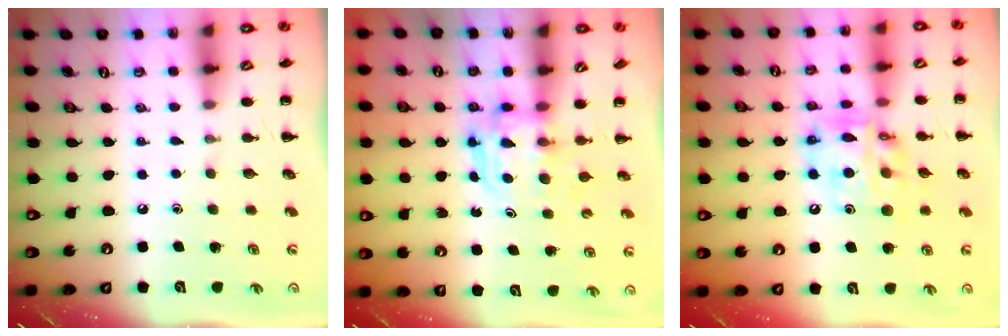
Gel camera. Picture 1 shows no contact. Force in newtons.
{"total": 3.8, "press": 3.8, "slide": 0.2}
{"total": 13.9, "press": 13.4, "slide": 3.6}